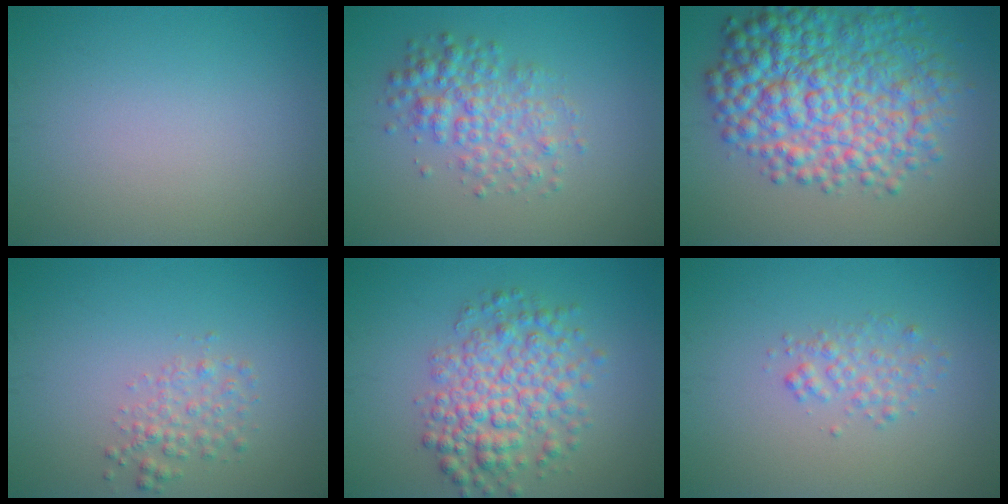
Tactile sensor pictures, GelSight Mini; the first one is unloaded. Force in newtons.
{"total": 3.7, "press": 3.7, "slide": 0.0}
{"total": 9.9, "press": 9.9, "slide": 0.1}
{"total": 2.0, "press": 2.0, "slide": 0.1}
{"total": 5.9, "press": 5.9, "slide": 0.1}
{"total": 1.8, "press": 1.8, "slide": 0.0}